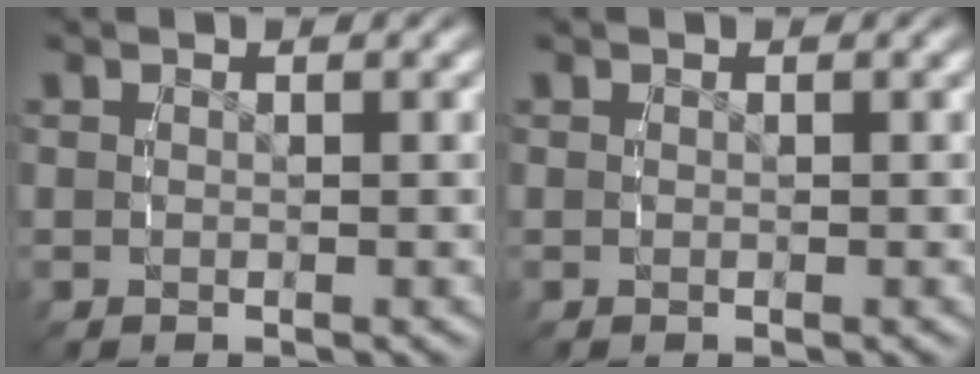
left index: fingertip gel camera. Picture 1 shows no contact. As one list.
[{"total": 0.0}]